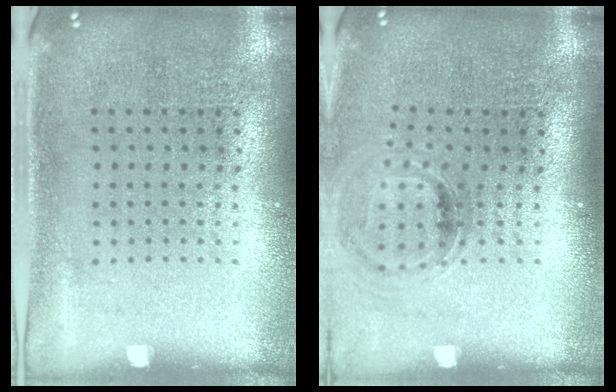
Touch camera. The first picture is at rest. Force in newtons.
{"total": 1.0, "press": 0.9, "slide": 0.4}